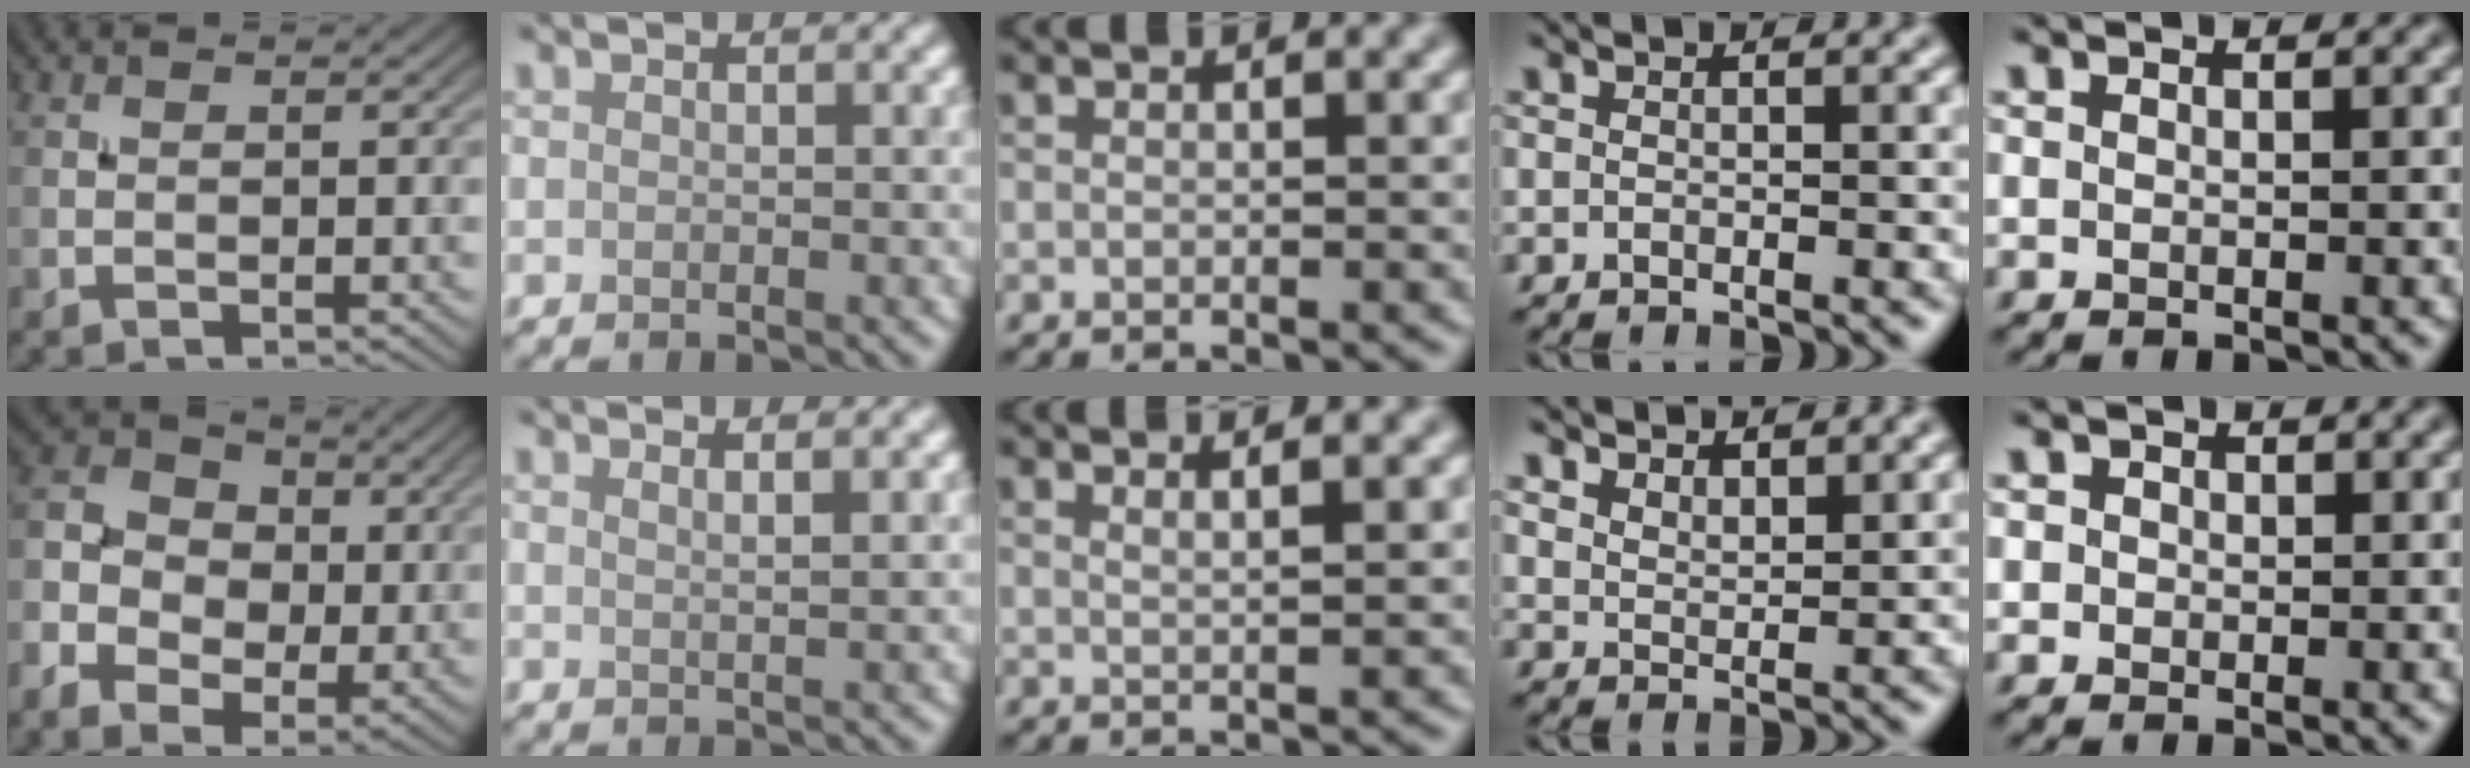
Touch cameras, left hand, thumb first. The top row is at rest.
{"thumb": {"total": 8.9, "force": [-1.5, 6.9, 5.4], "torque": [-0.133, -0.005, -0.038]}, "index": {"total": 2.2, "force": [1.4, 0.8, 1.5], "torque": [-0.003, 0.009, -0.001]}, "middle": {"total": 2.2, "force": [1.3, 0.8, 1.6], "torque": [-0.004, 0.007, -0.002]}, "ring": {"total": 3.8, "force": [3.5, 1.2, 1.2], "torque": [-0.024, -0.003, 0.061]}, "little": {"total": 1.5, "force": [0.5, 1.3, 0.5], "torque": [-0.009, 0.002, 0.009]}}